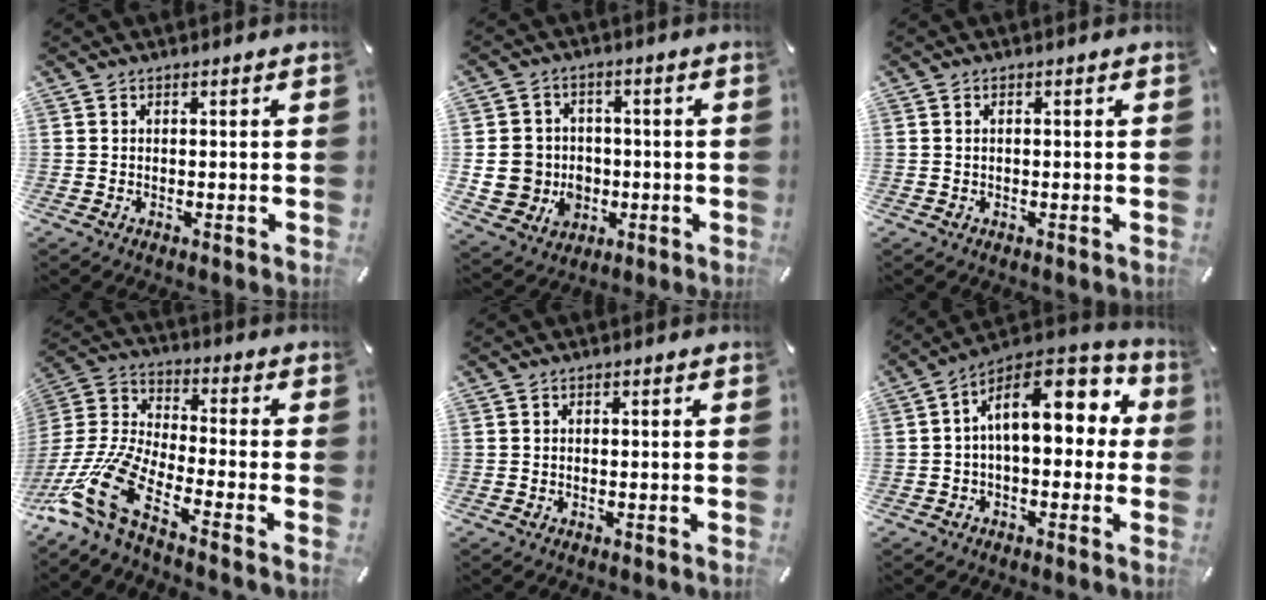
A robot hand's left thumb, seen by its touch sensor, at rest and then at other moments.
{"total": 10.6, "force": [-0.9, 9.9, 3.8], "torque": [-0.092, 0.006, -0.012]}
{"total": 0.7, "force": [0.1, 0.3, 0.7], "torque": [-0.014, 0.002, 0.000]}
{"total": 16.4, "force": [-8.7, 6.9, 12.1], "torque": [-0.274, 0.019, -0.157]}
{"total": 0.0}
{"total": 16.6, "force": [4.5, 8.9, 13.3], "torque": [-0.213, -0.016, 0.078]}